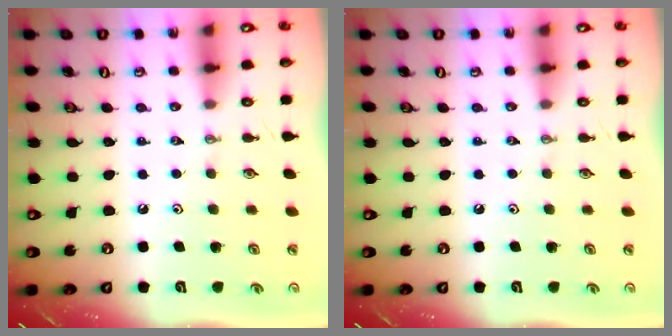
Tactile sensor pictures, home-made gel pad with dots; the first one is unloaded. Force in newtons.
{"total": 0.0}